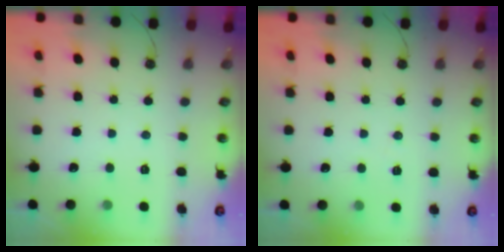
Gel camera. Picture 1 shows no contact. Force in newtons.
{"total": 5.4, "press": 3.1, "slide": 4.5}